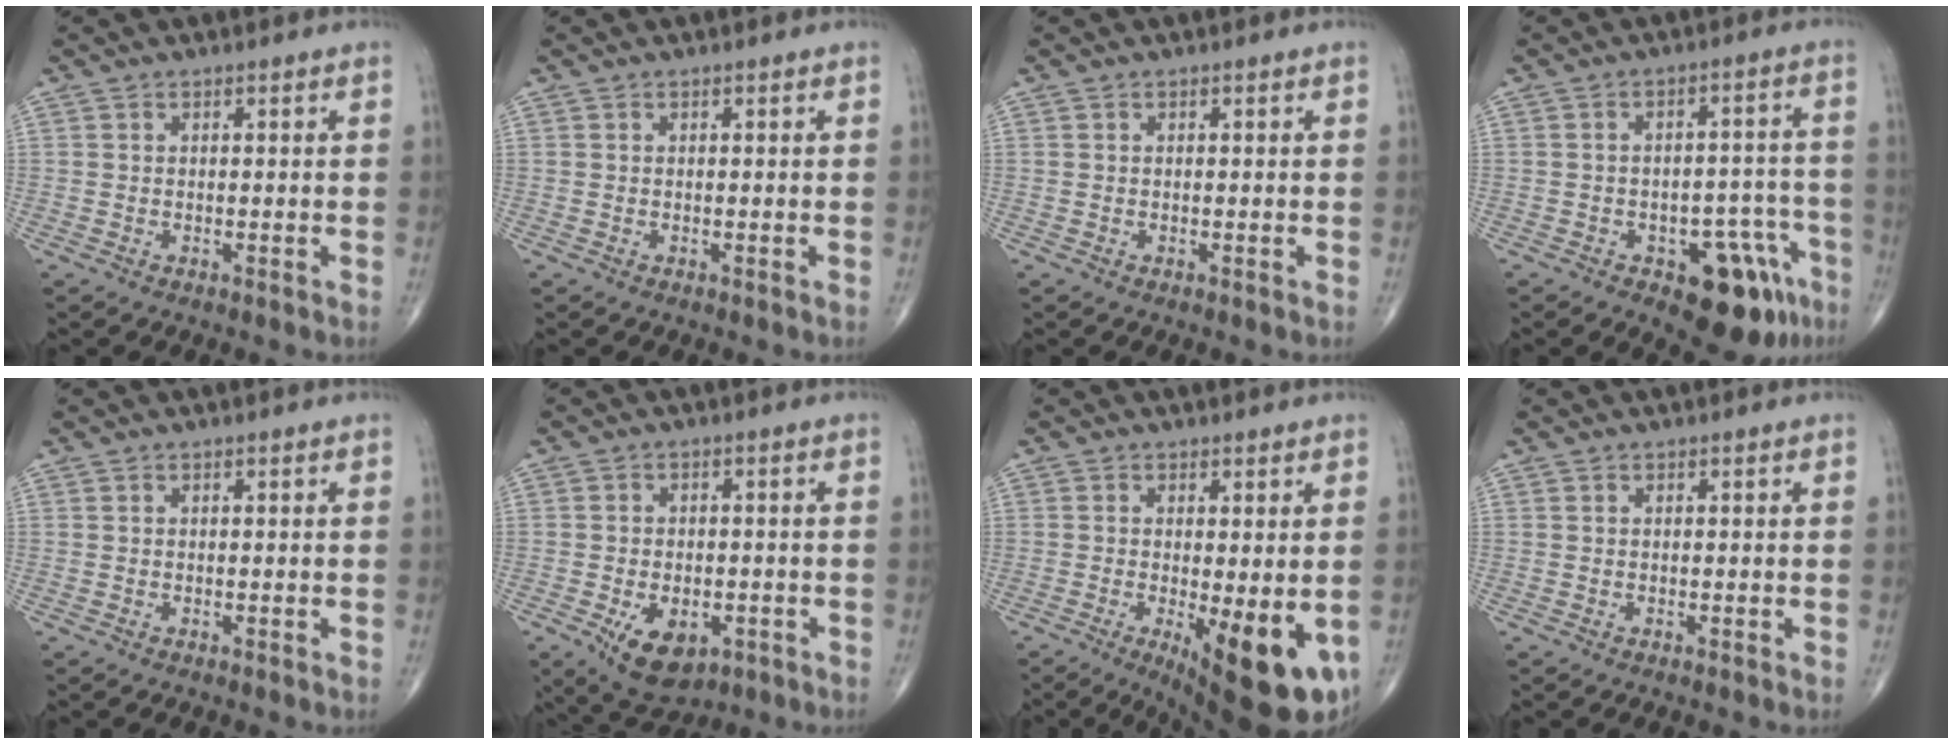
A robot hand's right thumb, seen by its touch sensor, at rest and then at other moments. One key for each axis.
{"total": 0.0}
{"total": 0.0}
{"total": 13.0, "fx": -6.7, "fy": 6.2, "fz": 9.2, "tx": -0.076, "ty": 0.044, "tz": -0.080}
{"total": 0.0}
{"total": 9.4, "fx": -3.6, "fy": 5.7, "fz": 6.5, "tx": -0.092, "ty": 0.005, "tz": -0.045}
{"total": 14.0, "fx": -3.8, "fy": 4.4, "fz": 12.7, "tx": -0.148, "ty": -0.023, "tz": -0.039}
{"total": 0.0}